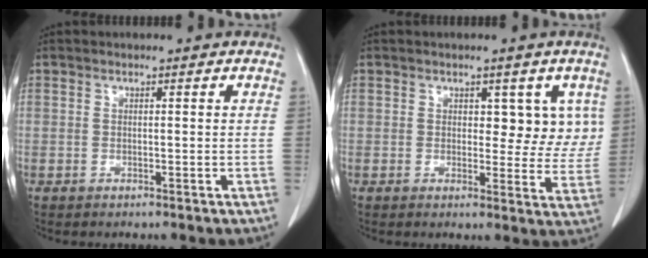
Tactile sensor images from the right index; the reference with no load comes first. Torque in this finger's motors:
{"motor_torque": [0.25, 0.26, 0.05, 0.02]}